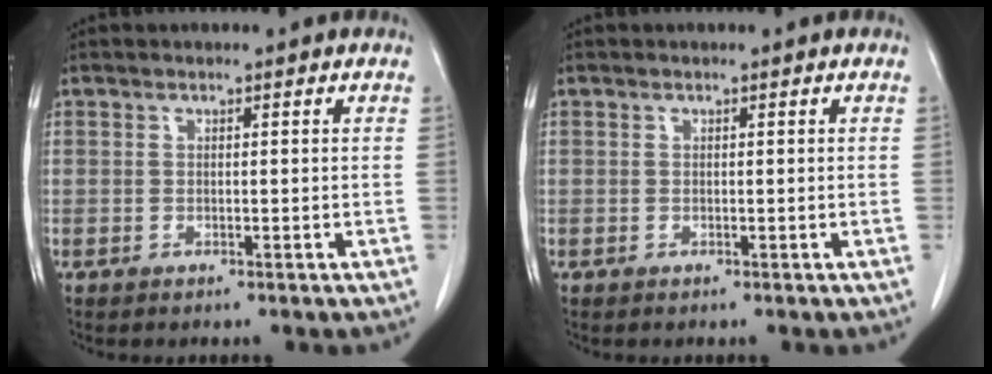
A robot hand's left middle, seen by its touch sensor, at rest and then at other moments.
{"total": 0.0}